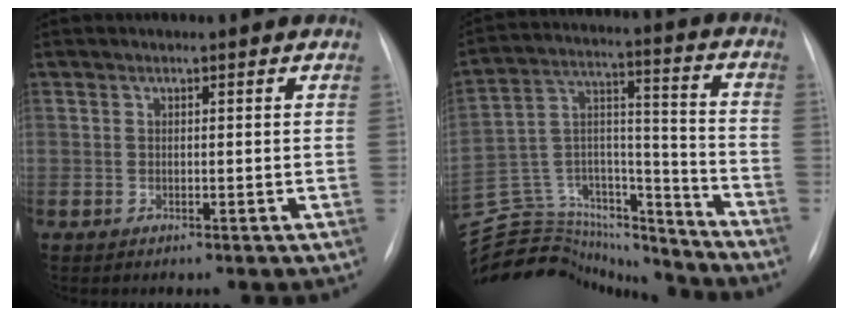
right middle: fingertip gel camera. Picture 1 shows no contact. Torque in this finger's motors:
{"motor_torque": [-0.73, -1.24, -0.22, -0.09]}